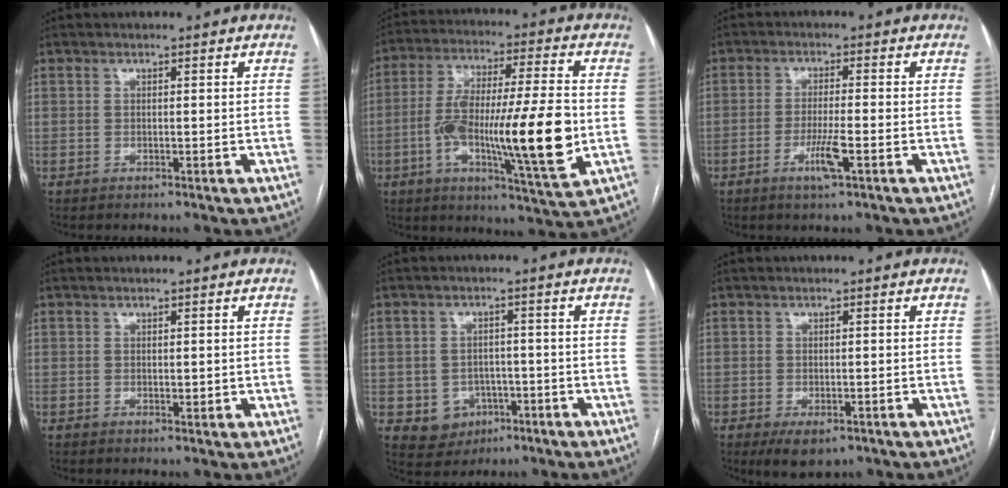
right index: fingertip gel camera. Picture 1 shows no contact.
{"total": 20.5, "force": [-3.4, 2.4, 20.0], "torque": [-0.330, -0.005, -0.053]}
{"total": 4.7, "force": [-2.1, 0.1, 4.2], "torque": [-0.083, -0.009, -0.039]}
{"total": 1.2, "force": [0.1, 0.6, 1.0], "torque": [-0.016, -0.005, 0.004]}
{"total": 5.6, "force": [-2.0, 5.0, 1.5], "torque": [-0.019, 0.009, -0.017]}
{"total": 4.3, "force": [-2.4, 2.0, 3.1], "torque": [-0.049, -0.007, -0.029]}